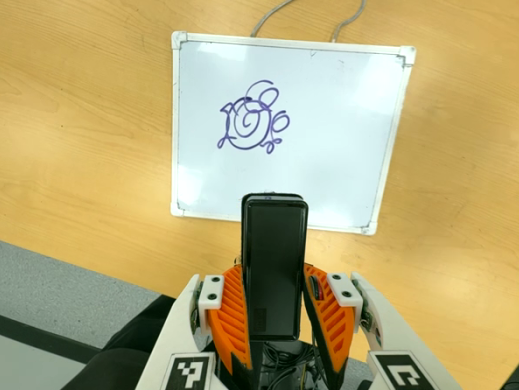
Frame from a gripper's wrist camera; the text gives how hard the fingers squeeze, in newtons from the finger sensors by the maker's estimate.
{"total": 4.1, "left": 2.6, "right": 5.7}